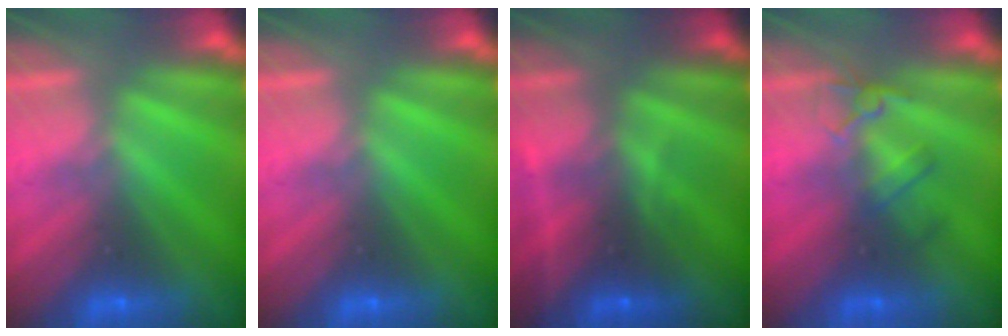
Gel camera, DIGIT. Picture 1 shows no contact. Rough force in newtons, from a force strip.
{"total": 0.0}
{"total": 2.4}
{"total": 2.4}